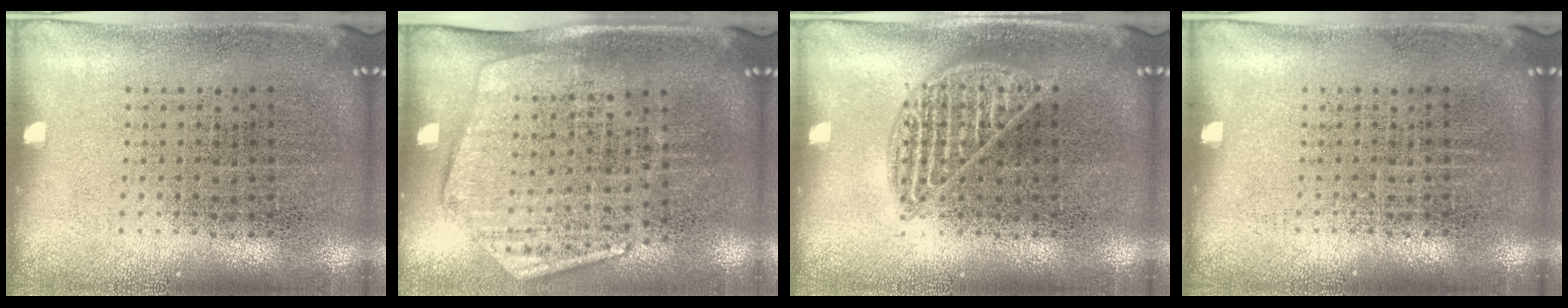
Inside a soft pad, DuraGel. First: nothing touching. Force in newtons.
{"total": 1.9, "press": 1.6, "slide": 1.0}
{"total": 1.8, "press": 1.8, "slide": 0.3}
{"total": 0.0}